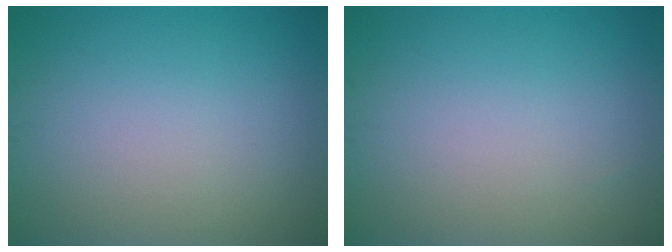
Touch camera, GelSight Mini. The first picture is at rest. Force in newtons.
{"total": 0.0}